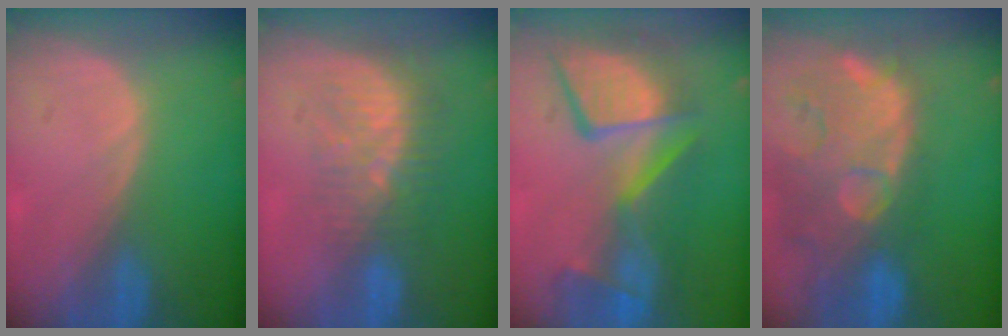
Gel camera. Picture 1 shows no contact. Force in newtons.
{"total": 8.4, "press": 7.2, "slide": 4.2}
{"total": 11.8, "press": 10.8, "slide": 4.7}
{"total": 14.6, "press": 11.8, "slide": 8.6}